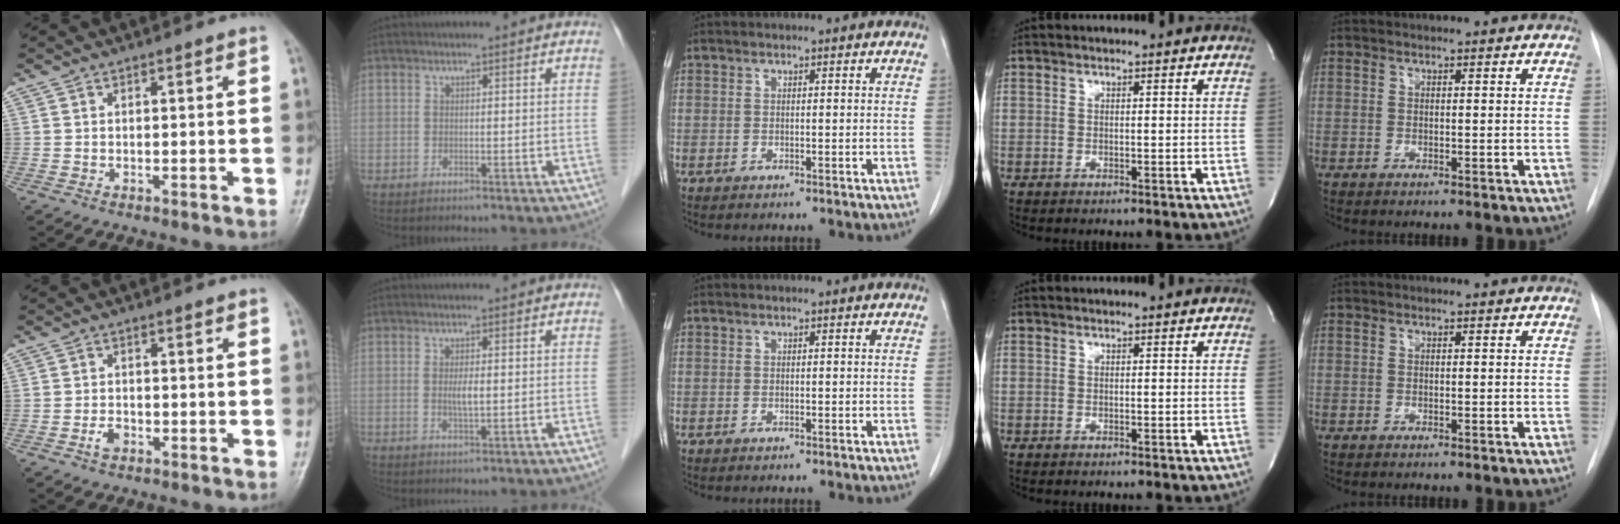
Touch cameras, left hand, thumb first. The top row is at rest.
{"thumb": {"total": 2.2, "force": [-1.1, 1.4, 1.3], "torque": [-0.021, 0.006, -0.021]}, "index": {"total": 2.0, "force": [0.1, 0.3, 1.9], "torque": [-0.041, -0.003, 0.003]}}